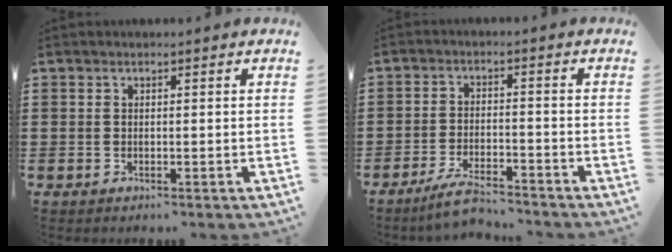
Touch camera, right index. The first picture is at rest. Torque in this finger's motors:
{"motor_torque": [-0.27, 0.02, -0.27, -0.17]}